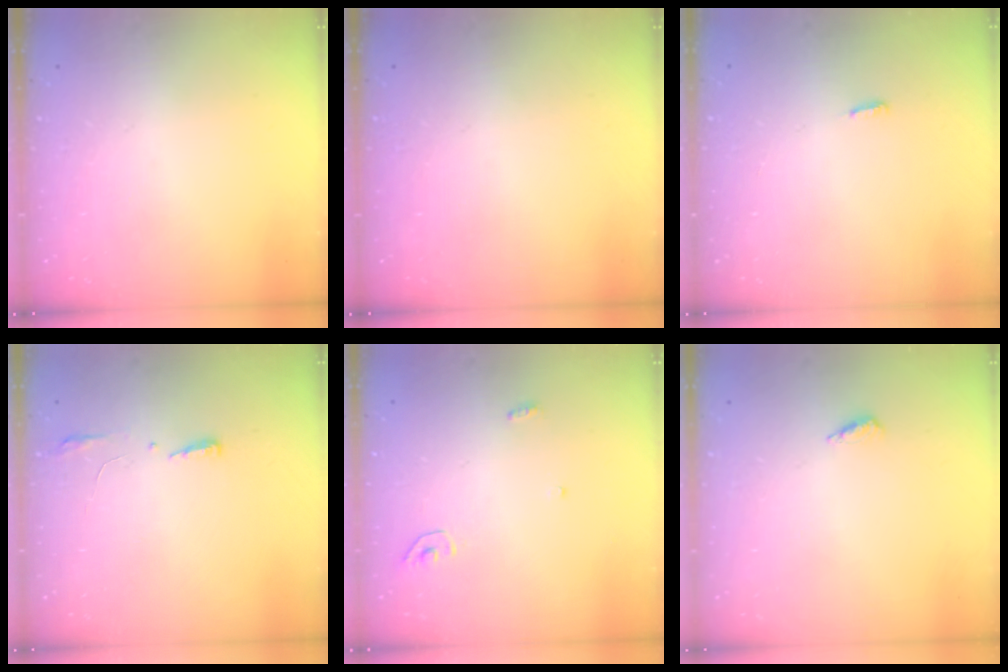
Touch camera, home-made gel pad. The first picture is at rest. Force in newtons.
{"total": 0.0}
{"total": 3.6, "press": 3.4, "slide": 1.0}
{"total": 3.8, "press": 3.6, "slide": 1.2}
{"total": 3.5, "press": 3.5, "slide": 0.3}
{"total": 2.6, "press": 2.2, "slide": 1.3}